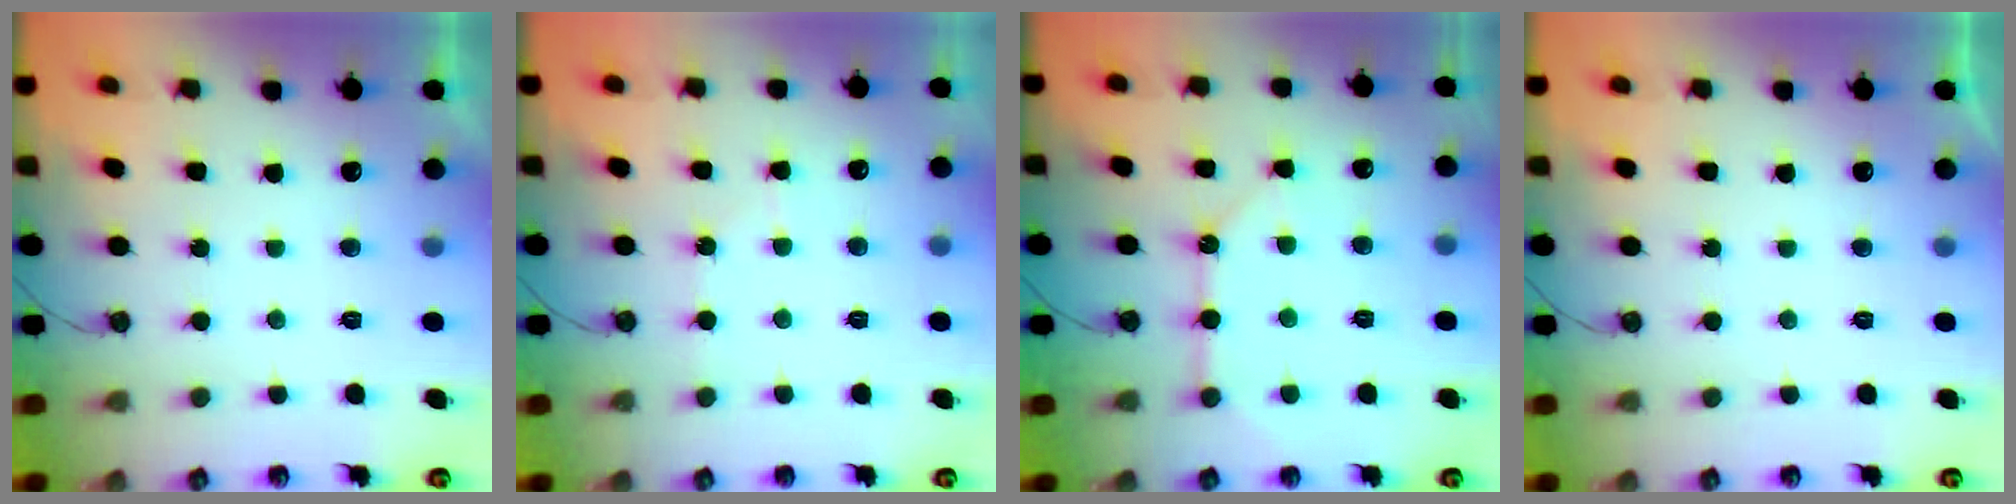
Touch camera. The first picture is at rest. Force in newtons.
{"total": 4.6, "press": 4.6, "slide": 0.6}
{"total": 10.7, "press": 10.7, "slide": 0.9}
{"total": 0.0}